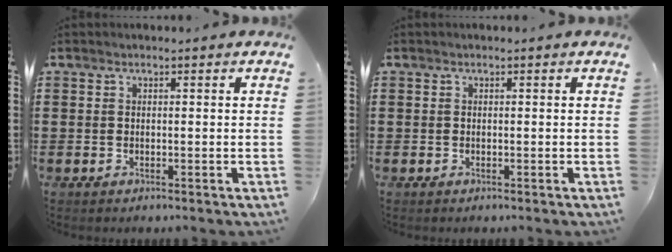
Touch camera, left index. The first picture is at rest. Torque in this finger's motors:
{"motor_torque": [0.00, 0.00, 0.00, 0.00]}